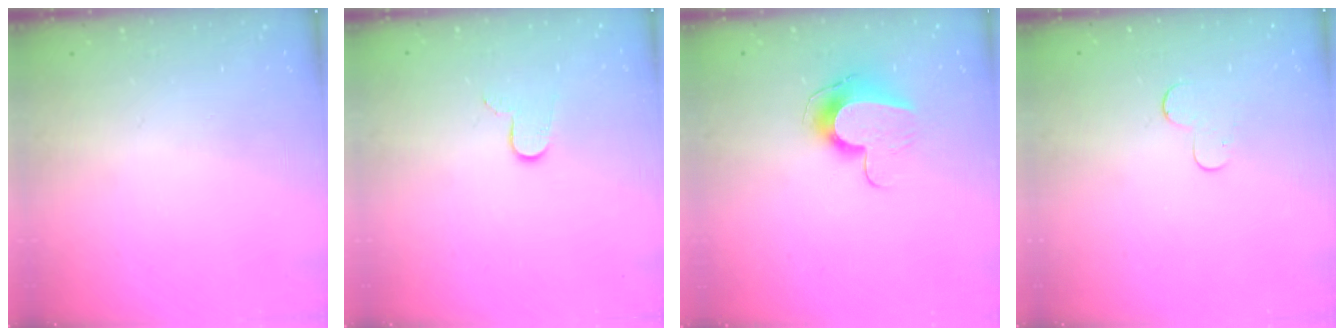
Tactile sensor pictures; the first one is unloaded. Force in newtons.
{"total": 6.0, "press": 6.0, "slide": 0.5}
{"total": 9.6, "press": 9.6, "slide": 0.1}
{"total": 4.9, "press": 4.8, "slide": 0.5}